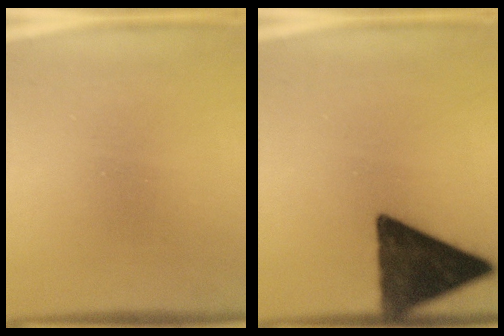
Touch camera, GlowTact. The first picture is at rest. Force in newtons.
{"total": 12.2}